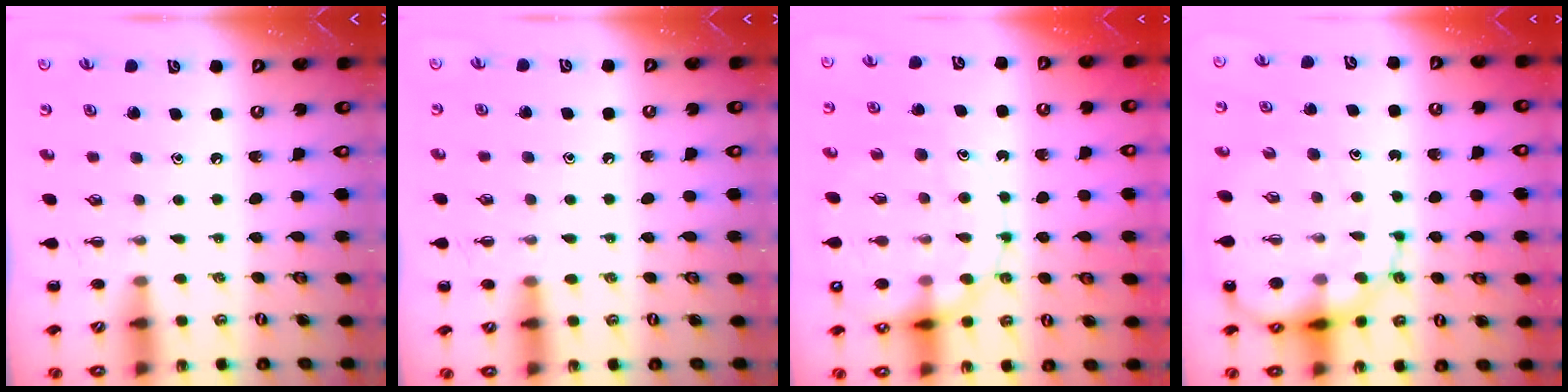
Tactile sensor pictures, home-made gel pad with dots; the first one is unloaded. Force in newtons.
{"total": 6.9, "press": 6.6, "slide": 2.0}
{"total": 16.5, "press": 16.3, "slide": 2.6}
{"total": 13.7, "press": 13.2, "slide": 3.7}